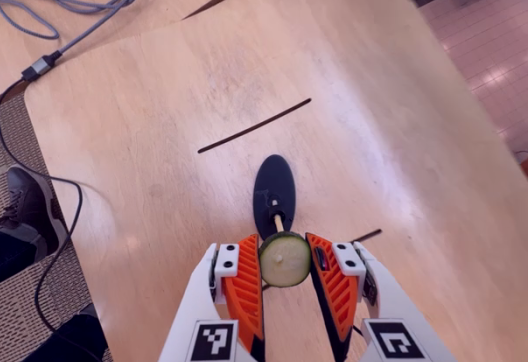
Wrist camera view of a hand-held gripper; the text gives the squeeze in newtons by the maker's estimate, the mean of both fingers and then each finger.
{"total": 8.8, "left": 8.6, "right": 8.9}